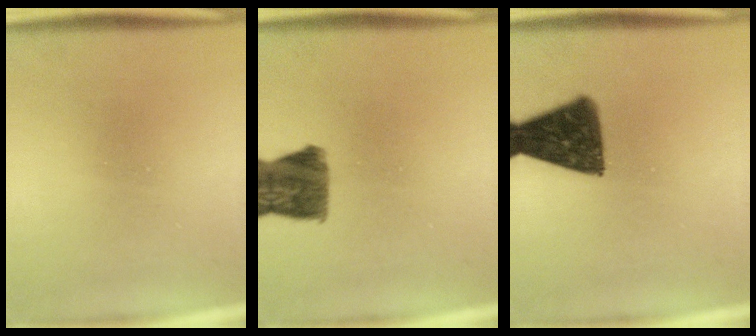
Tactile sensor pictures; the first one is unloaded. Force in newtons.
{"total": 9.7}
{"total": 12.4}